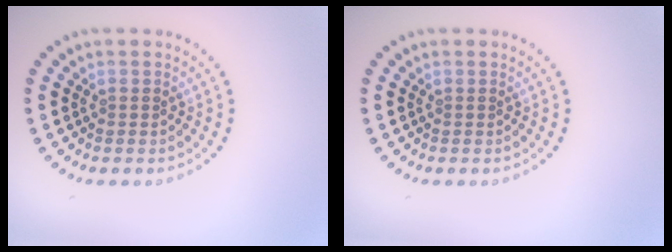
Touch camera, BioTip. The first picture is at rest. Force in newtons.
{"total": 0.0}